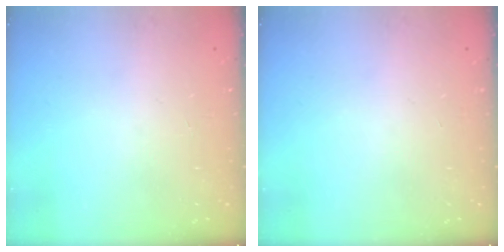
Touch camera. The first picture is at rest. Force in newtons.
{"total": 0.0}